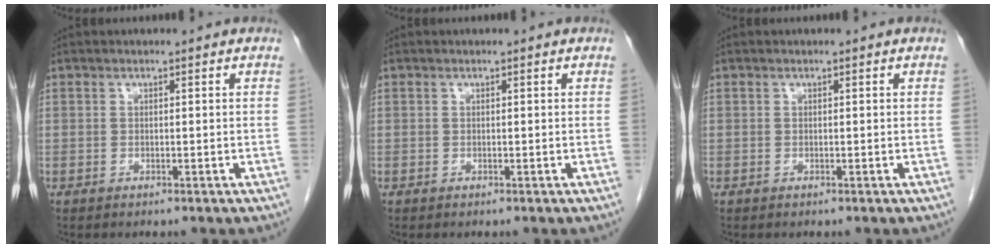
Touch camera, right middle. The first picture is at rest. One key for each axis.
{"total": 0.0}
{"total": 0.0}